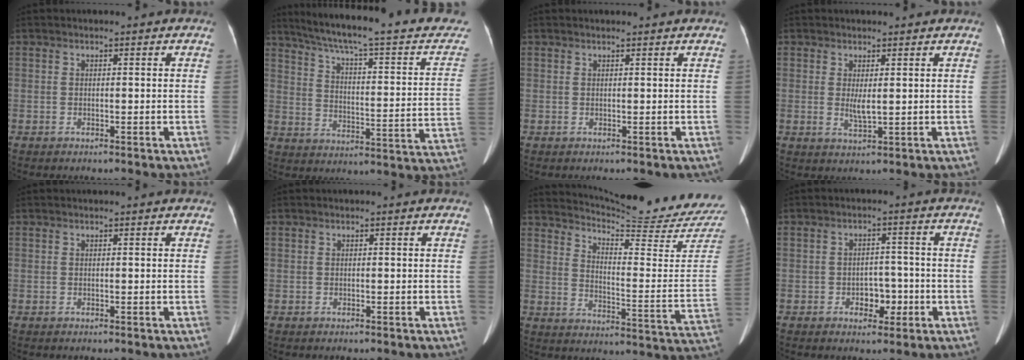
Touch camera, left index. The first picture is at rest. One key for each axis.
{"total": 26.9, "fx": 22.8, "fy": 2.7, "fz": 14.0, "tx": -0.210, "ty": -0.034, "tz": 0.295}
{"total": 1.7, "fx": 1.6, "fy": 0.1, "fz": 0.5, "tx": -0.011, "ty": 0.012, "tz": 0.023}
{"total": 2.5, "fx": 0.7, "fy": 0.4, "fz": 2.4, "tx": -0.049, "ty": -0.003, "tz": 0.020}
{"total": 0.8, "fx": 0.8, "fy": 0.0, "fz": 0.2, "tx": -0.007, "ty": 0.010, "tz": 0.012}
{"total": 0.0}
{"total": 22.0, "fx": 21.4, "fy": -1.3, "fz": 5.2, "tx": -0.095, "ty": -0.134, "tz": 0.270}
{"total": 3.8, "fx": -1.5, "fy": 2.5, "fz": 2.4, "tx": -0.030, "ty": 0.007, "tz": -0.019}